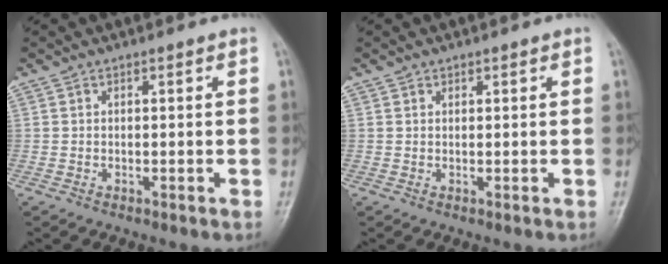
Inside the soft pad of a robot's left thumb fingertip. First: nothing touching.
{"total": 0.6, "force": [0.4, 0.4, 0.0], "torque": [0.004, -0.002, 0.005]}